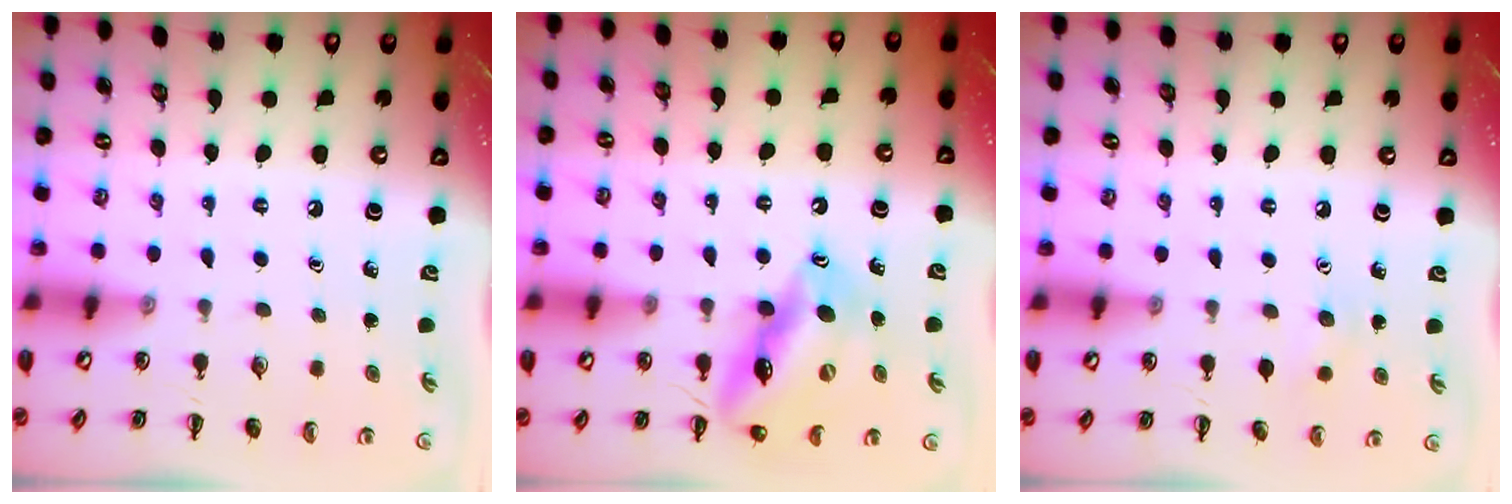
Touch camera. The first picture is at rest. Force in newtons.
{"total": 15.2, "press": 15.0, "slide": 2.4}
{"total": 6.0, "press": 5.8, "slide": 1.5}